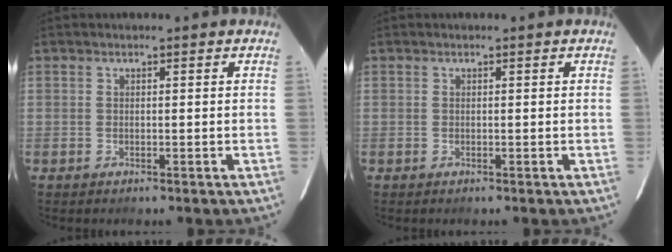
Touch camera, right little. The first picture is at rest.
{"total": 0.0}